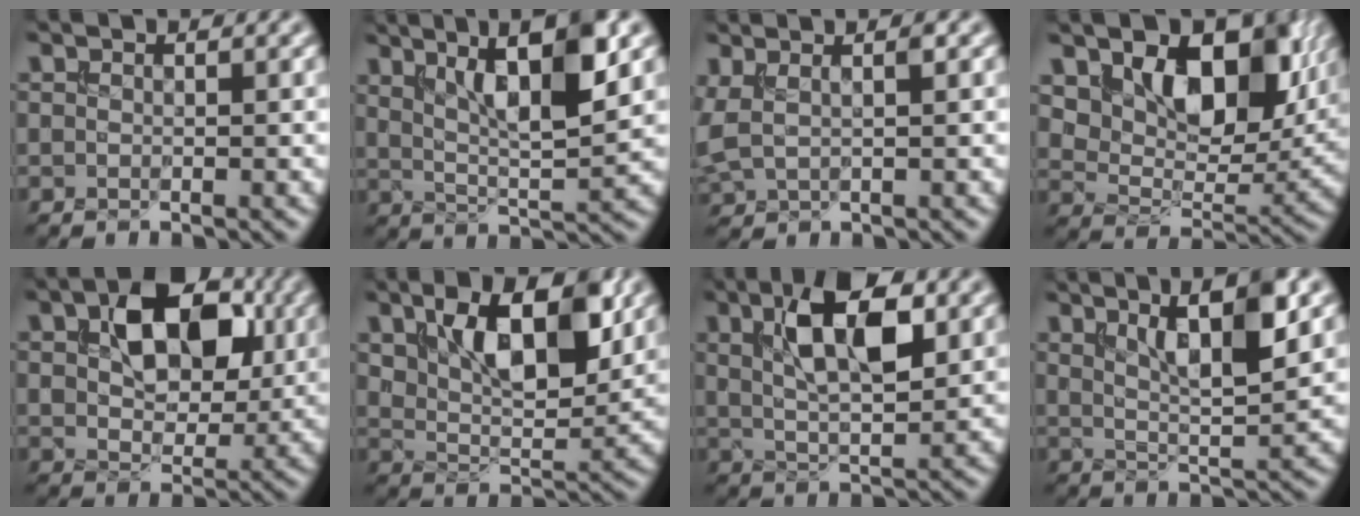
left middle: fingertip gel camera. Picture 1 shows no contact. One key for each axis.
{"total": 8.2, "fx": 3.4, "fy": 2.0, "fz": 7.2, "tx": -0.114, "ty": 0.006, "tz": 0.060}
{"total": 2.5, "fx": 1.0, "fy": 0.9, "fz": 2.1, "tx": -0.044, "ty": 0.005, "tz": 0.021}
{"total": 9.7, "fx": 4.1, "fy": 6.0, "fz": 6.4, "tx": -0.097, "ty": -0.012, "tz": 0.066}
{"total": 8.3, "fx": 2.1, "fy": 5.2, "fz": 6.2, "tx": -0.102, "ty": 0.006, "tz": 0.032}
{"total": 9.1, "fx": 3.9, "fy": 4.2, "fz": 7.1, "tx": -0.117, "ty": 0.000, "tz": 0.067}
{"total": 7.5, "fx": 2.4, "fy": 2.9, "fz": 6.4, "tx": -0.113, "ty": 0.006, "tz": 0.045}
{"total": 6.9, "fx": 3.3, "fy": 1.6, "fz": 5.8, "tx": -0.088, "ty": 0.007, "tz": 0.053}